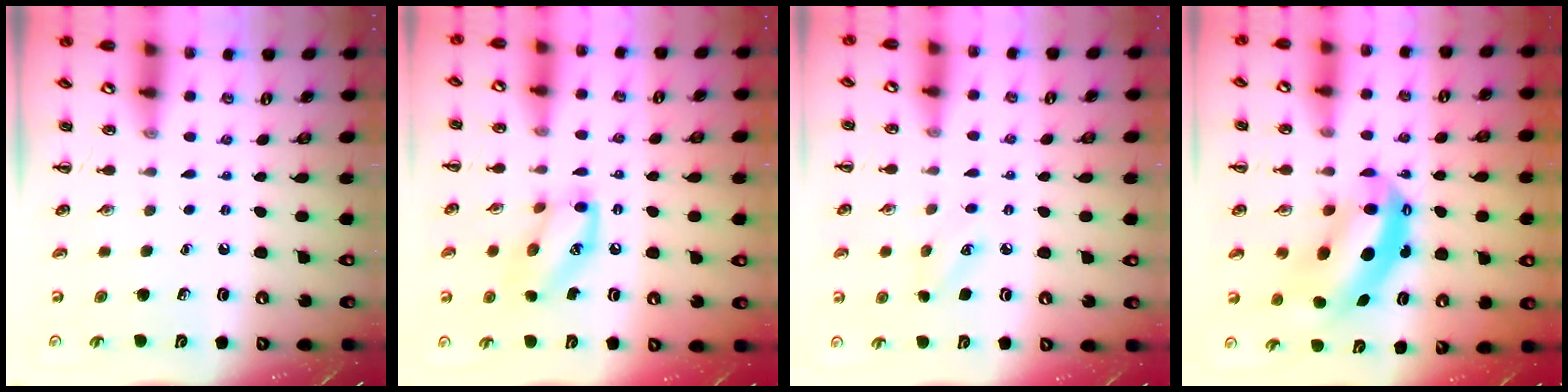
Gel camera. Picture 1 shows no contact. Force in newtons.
{"total": 11.7, "press": 11.7, "slide": 0.8}
{"total": 4.5, "press": 4.3, "slide": 1.2}
{"total": 10.6, "press": 10.3, "slide": 2.6}